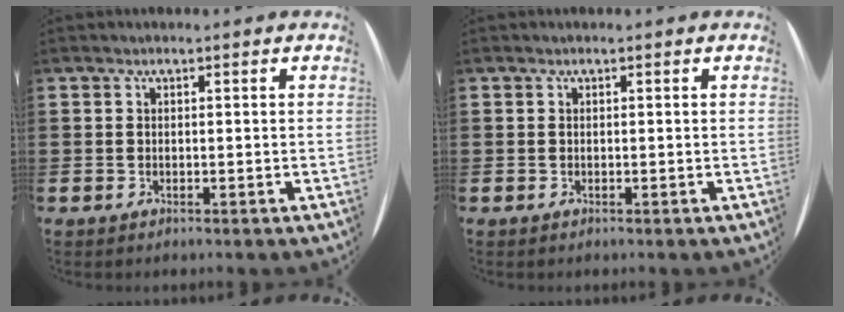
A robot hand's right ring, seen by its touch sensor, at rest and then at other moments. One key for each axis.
{"total": 0.0}